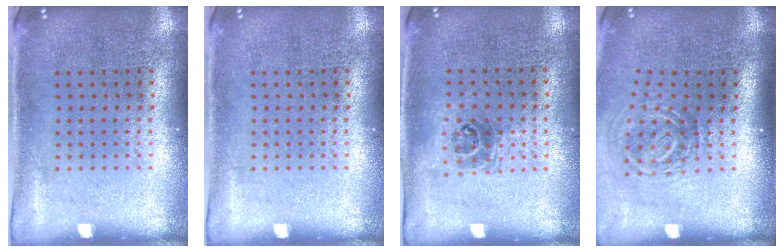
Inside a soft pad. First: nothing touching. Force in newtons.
{"total": 0.0}
{"total": 1.0, "press": 1.0, "slide": 0.3}
{"total": 1.9, "press": 1.2, "slide": 1.5}